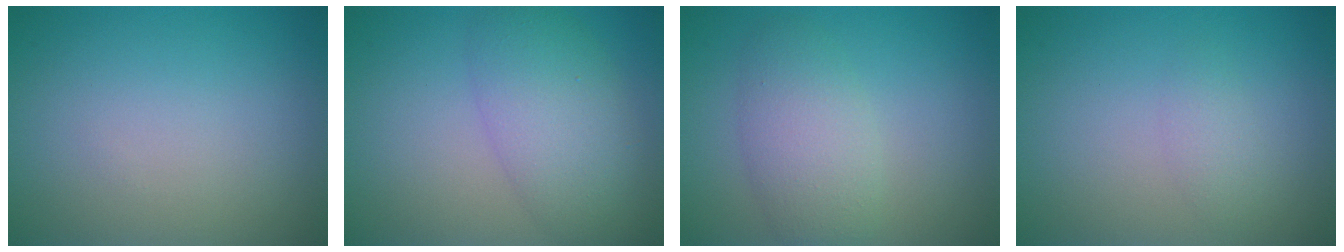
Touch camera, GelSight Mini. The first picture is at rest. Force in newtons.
{"total": 5.1, "press": 5.1, "slide": 0.1}
{"total": 3.9, "press": 3.9, "slide": 0.2}
{"total": 1.2, "press": 1.2, "slide": 0.1}